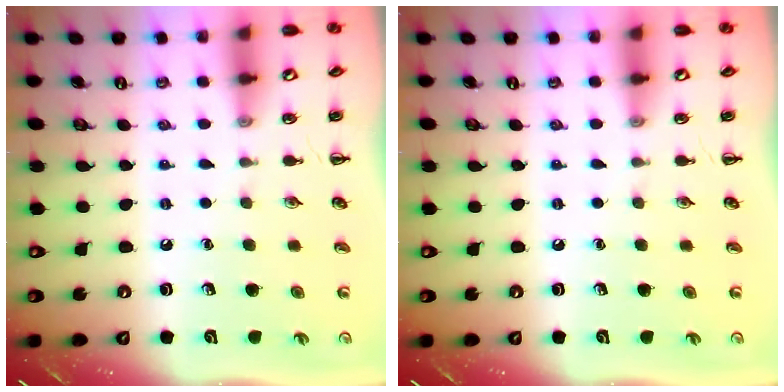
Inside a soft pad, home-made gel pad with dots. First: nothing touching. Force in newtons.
{"total": 0.0}